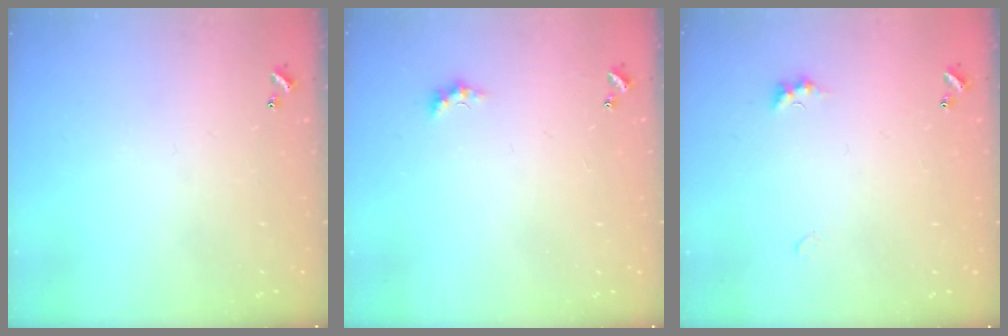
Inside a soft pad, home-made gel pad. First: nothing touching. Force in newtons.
{"total": 1.2, "press": 1.1, "slide": 0.5}
{"total": 1.9, "press": 1.8, "slide": 0.6}